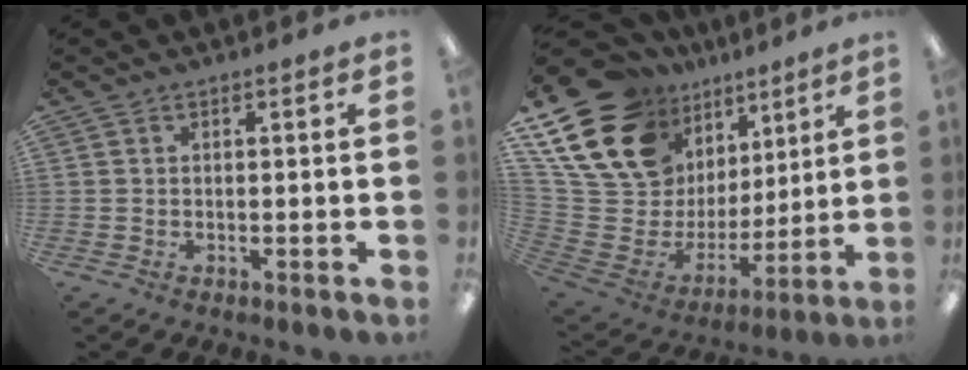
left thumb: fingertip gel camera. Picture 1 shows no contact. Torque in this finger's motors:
{"motor_torque": [2.50, 2.50, 1.33, -1.44, 0.38]}